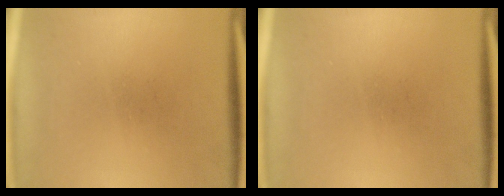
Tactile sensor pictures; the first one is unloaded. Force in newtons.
{"total": 0.0}